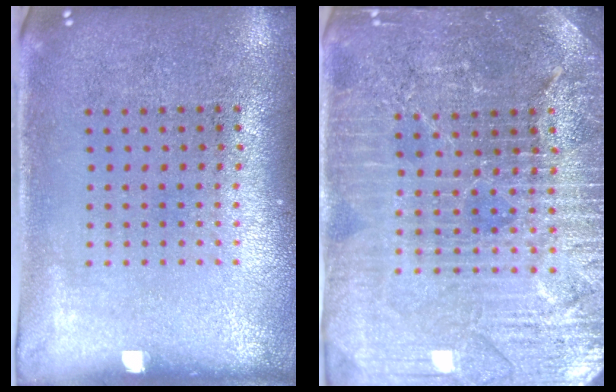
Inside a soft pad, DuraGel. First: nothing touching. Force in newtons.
{"total": 4.5, "press": 4.2, "slide": 1.5}